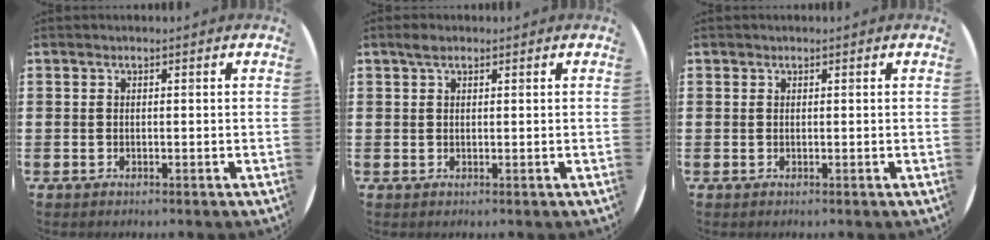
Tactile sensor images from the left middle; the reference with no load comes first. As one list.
[{"total": 1.5, "force": [1.0, 0.7, 0.7], "torque": [-0.009, 0.002, 0.017]}, {"total": 0.0}]